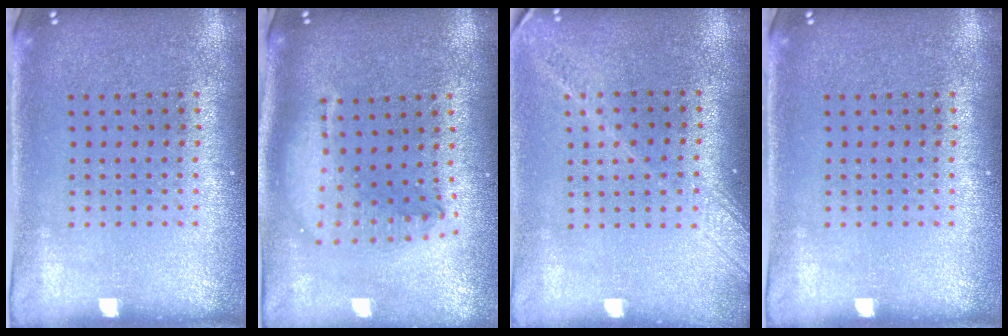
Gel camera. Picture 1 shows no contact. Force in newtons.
{"total": 2.1, "press": 1.6, "slide": 1.3}
{"total": 1.7, "press": 1.3, "slide": 1.1}
{"total": 0.0}